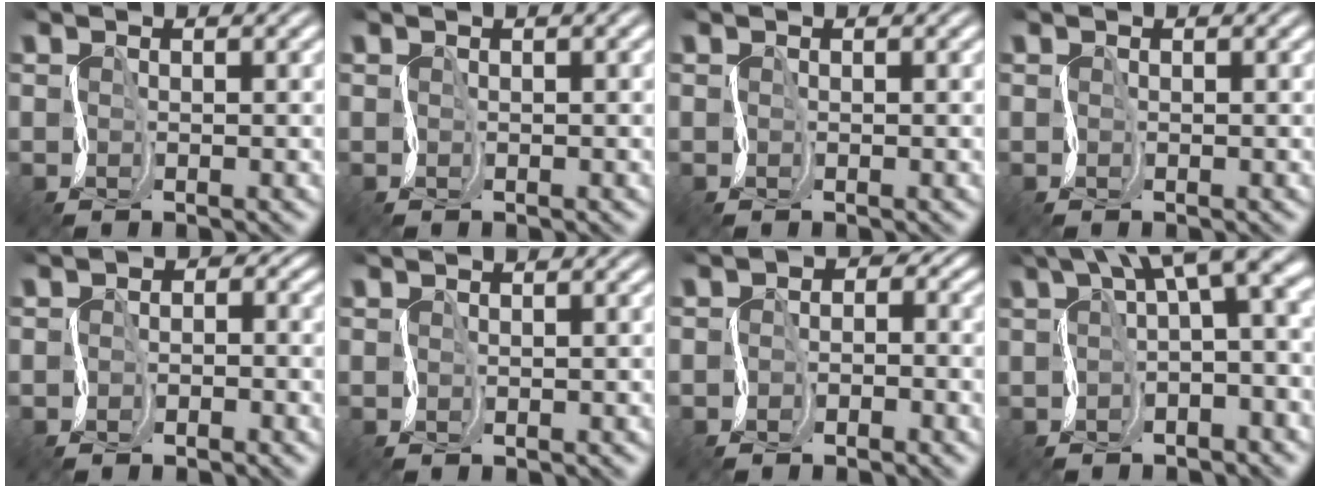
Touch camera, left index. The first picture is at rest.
{"total": 1.4, "force": [0.5, 0.5, 1.3], "torque": [-0.019, 0.003, 0.006]}
{"total": 0.0}
{"total": 0.0}
{"total": 2.1, "force": [-0.8, 1.5, 1.2], "torque": [-0.008, 0.005, -0.021]}
{"total": 0.5, "force": [-0.2, 0.3, 0.4], "torque": [-0.003, -0.002, -0.004]}
{"total": 2.9, "force": [-0.9, 2.1, 1.7], "torque": [-0.012, 0.005, -0.024]}
{"total": 9.3, "force": [2.8, 3.4, 8.2], "torque": [-0.116, 0.018, 0.047]}